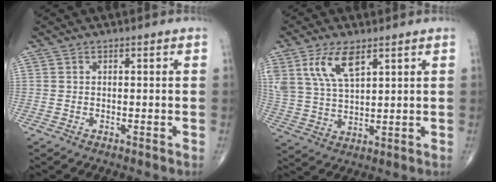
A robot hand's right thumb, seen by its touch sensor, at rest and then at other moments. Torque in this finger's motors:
{"motor_torque": [0.21, 0.38, 1.20, 0.80, 0.34]}